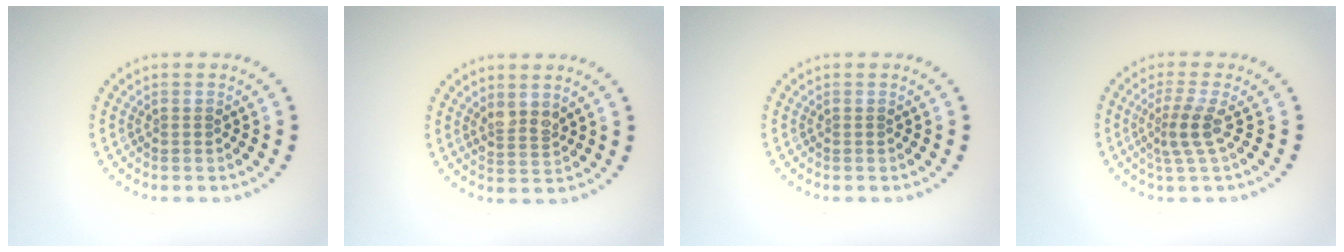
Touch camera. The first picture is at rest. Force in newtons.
{"total": 1.8, "press": 1.5, "slide": 0.9}
{"total": 0.0}
{"total": 2.5, "press": 1.7, "slide": 1.9}